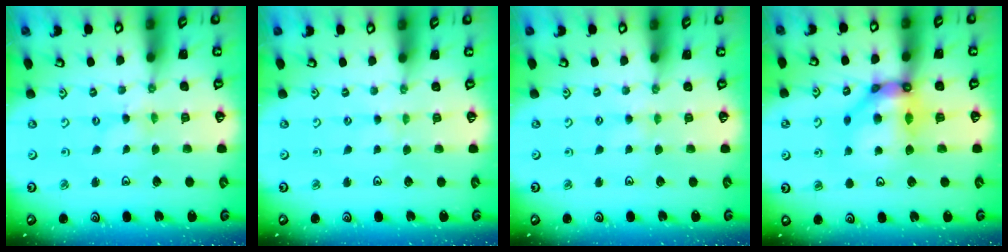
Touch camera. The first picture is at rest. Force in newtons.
{"total": 0.0}
{"total": 2.1, "press": 2.1, "slide": 0.4}
{"total": 12.1, "press": 12.0, "slide": 1.3}